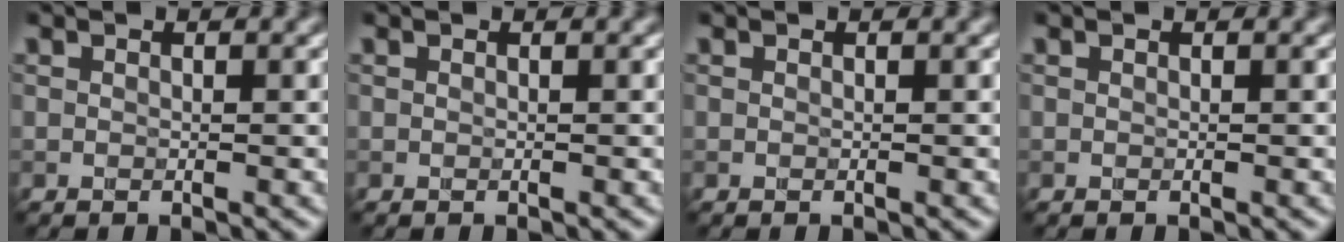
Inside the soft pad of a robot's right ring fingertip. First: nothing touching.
{"total": 0.0}
{"total": 0.0}
{"total": 0.0}